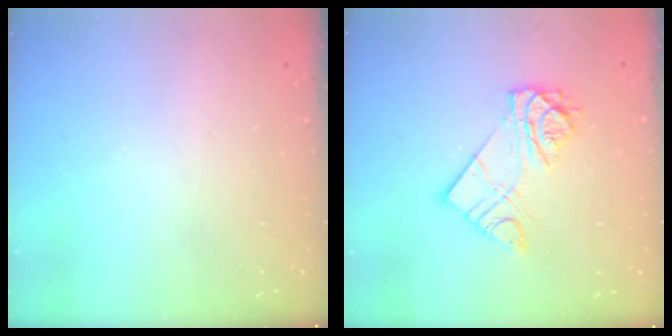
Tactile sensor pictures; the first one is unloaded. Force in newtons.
{"total": 11.3, "press": 11.2, "slide": 0.9}